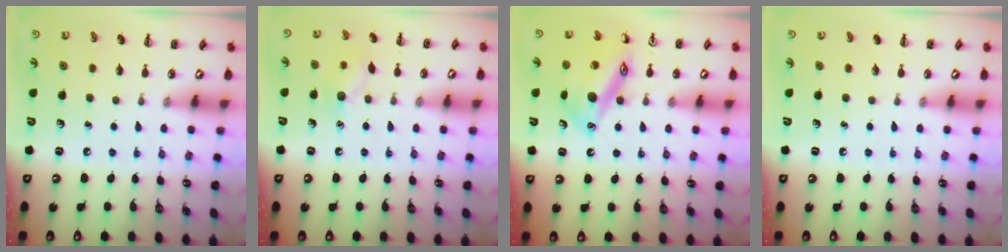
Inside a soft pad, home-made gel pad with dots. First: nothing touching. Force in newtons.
{"total": 7.7, "press": 7.6, "slide": 1.4}
{"total": 16.8, "press": 16.7, "slide": 1.8}
{"total": 0.0}